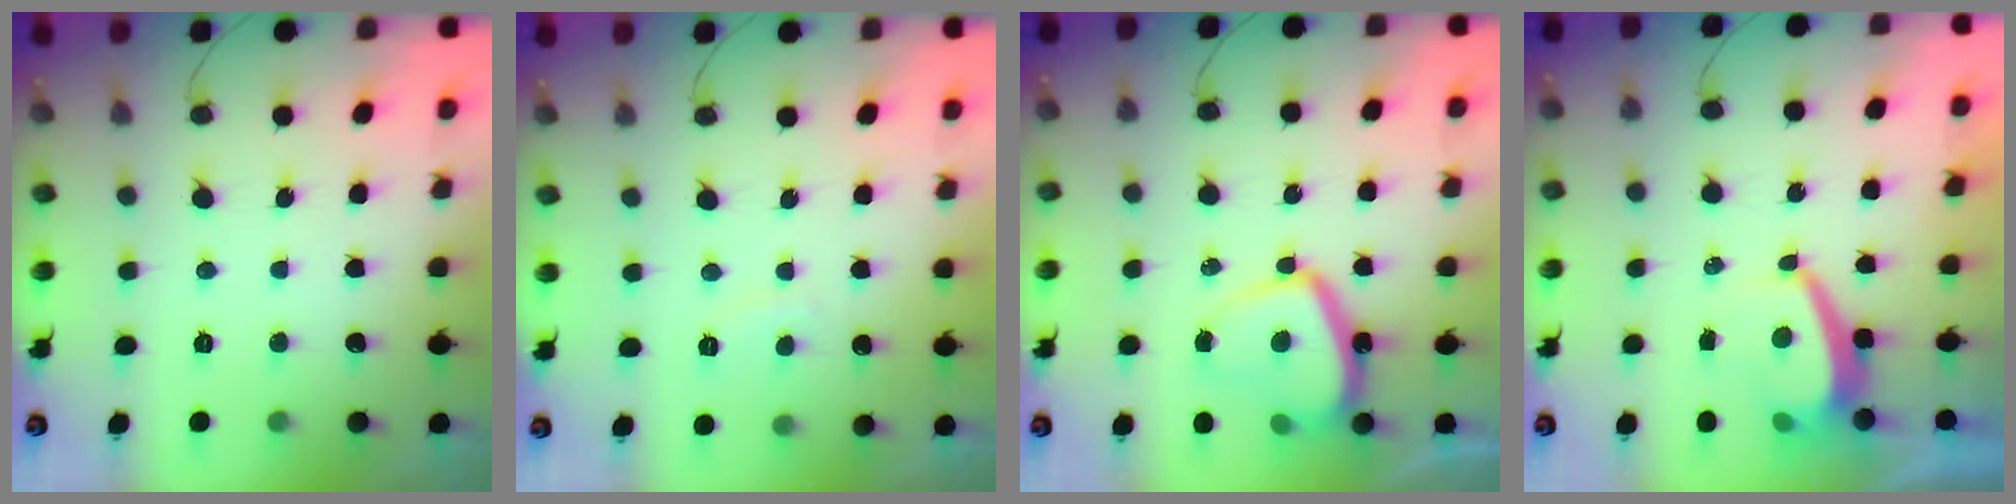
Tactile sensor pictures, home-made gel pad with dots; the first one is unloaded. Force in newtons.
{"total": 2.0, "press": 1.9, "slide": 0.6}
{"total": 11.0, "press": 10.9, "slide": 1.1}
{"total": 3.4, "press": 3.3, "slide": 0.8}